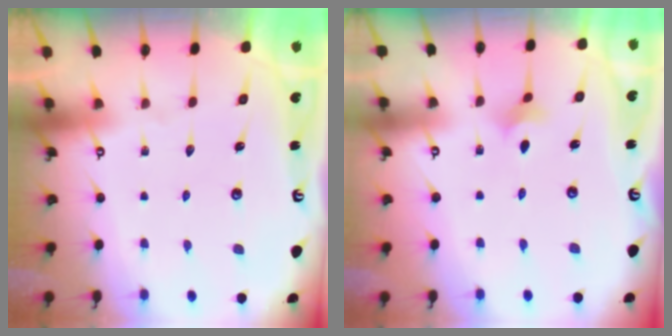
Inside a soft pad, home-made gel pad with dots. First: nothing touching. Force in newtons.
{"total": 2.9, "press": 2.9, "slide": 0.5}